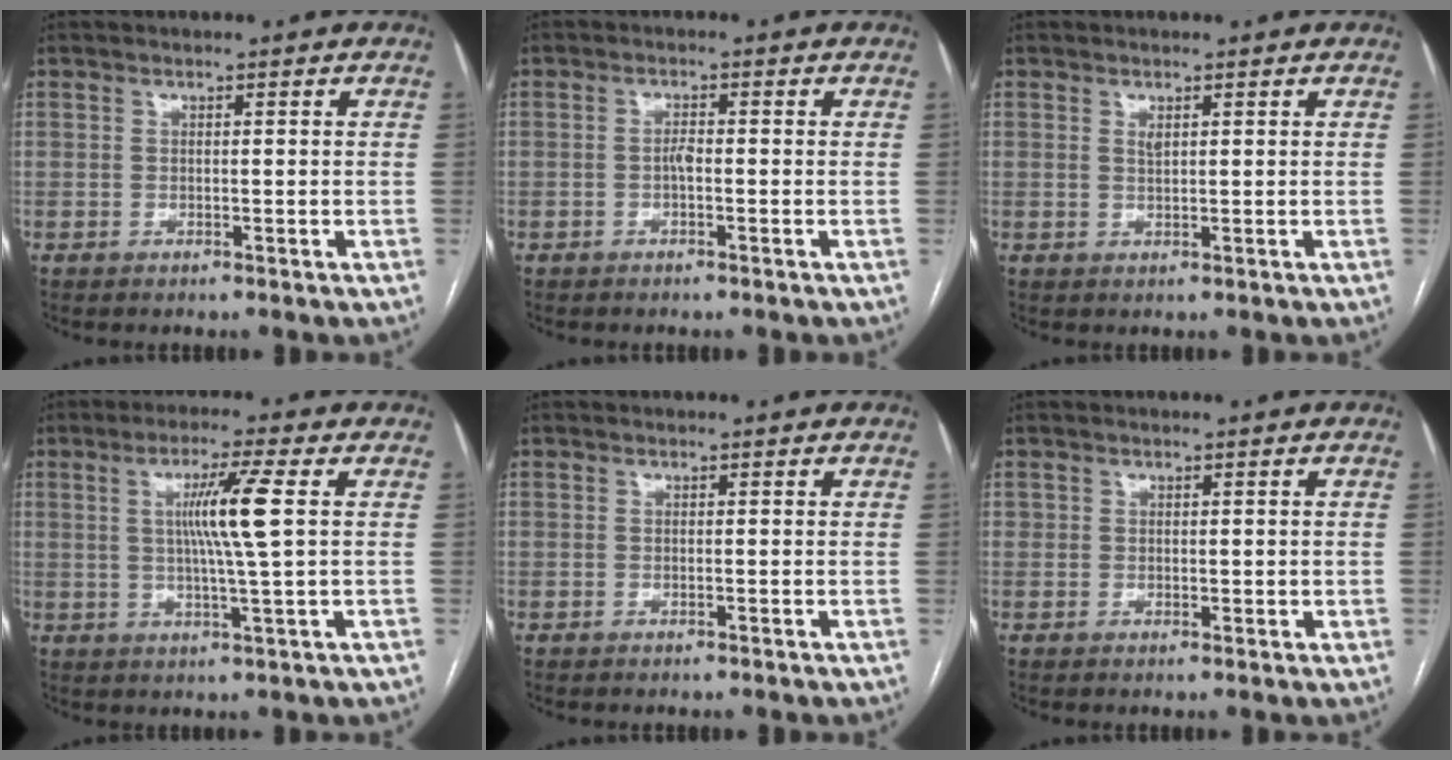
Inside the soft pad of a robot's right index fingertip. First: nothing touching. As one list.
[{"total": 1.3, "force": [-0.3, 0.4, 1.2], "torque": [-0.021, 0.004, -0.006]}, {"total": 1.0, "force": [0.6, 0.4, 0.7], "torque": [-0.015, -0.003, 0.014]}, {"total": 7.7, "force": [1.5, -1.1, 7.5], "torque": [-0.135, -0.001, 0.028]}, {"total": 0.0}, {"total": 1.2, "force": [0.3, 1.1, 0.5], "torque": [-0.004, 0.001, 0.008]}]